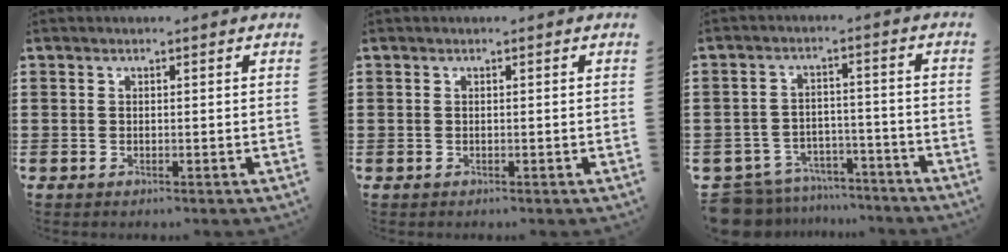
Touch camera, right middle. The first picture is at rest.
{"total": 0.0}
{"total": 7.6, "force": [-7.3, 1.7, 1.0], "torque": [-0.044, 0.014, -0.151]}